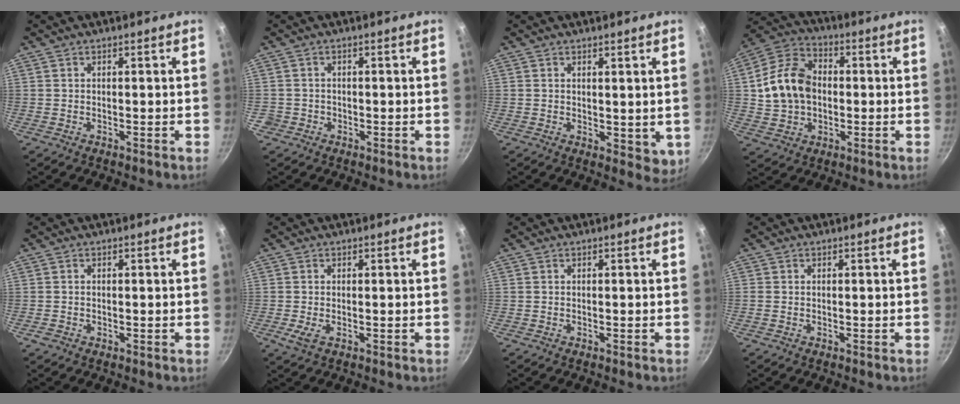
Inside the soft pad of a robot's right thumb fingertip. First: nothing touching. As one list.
[{"total": 1.7, "force": [-0.7, 1.6, 0.1], "torque": [0.008, 0.015, -0.005]}, {"total": 4.6, "force": [1.5, 2.7, 3.4], "torque": [-0.039, -0.017, 0.025]}, {"total": 13.6, "force": [0.5, 10.3, 8.9], "torque": [-0.145, 0.023, -0.001]}, {"total": 0.6, "force": [-0.3, 0.5, 0.3], "torque": [-0.004, 0.001, -0.006]}, {"total": 2.2, "force": [-0.4, 1.0, 1.9], "torque": [-0.039, -0.005, -0.006]}, {"total": 0.0}, {"total": 0.0}]